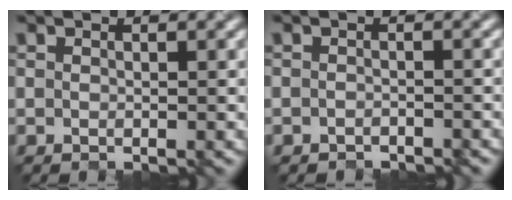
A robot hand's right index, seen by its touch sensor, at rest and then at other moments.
{"total": 2.0, "force": [-1.9, -0.4, -0.6], "torque": [0.002, -0.003, -0.028]}